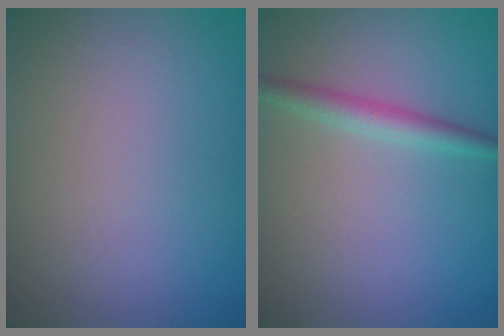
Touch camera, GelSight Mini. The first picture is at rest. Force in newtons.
{"total": 2.0, "press": 2.0, "slide": 0.1}